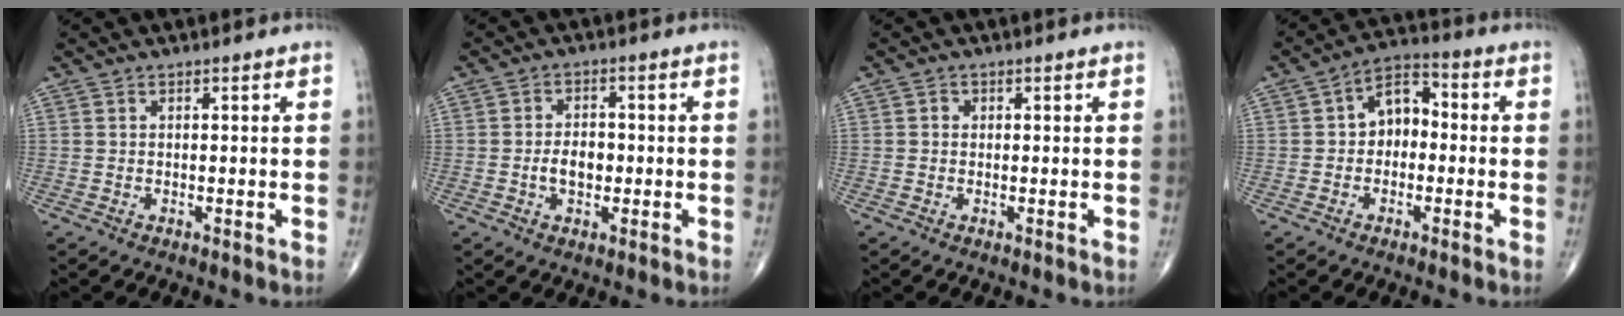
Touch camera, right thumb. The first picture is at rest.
{"total": 4.6, "force": [-0.8, 3.0, 3.5], "torque": [-0.051, 0.009, -0.016]}
{"total": 0.8, "force": [0.1, 0.8, 0.3], "torque": [0.001, 0.002, -0.001]}
{"total": 7.4, "force": [-0.2, 5.3, 5.2], "torque": [-0.055, 0.030, -0.019]}